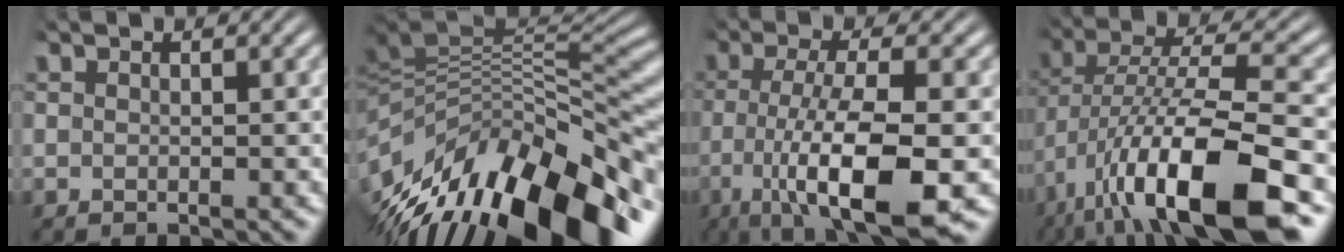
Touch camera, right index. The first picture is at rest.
{"total": 17.8, "force": [-6.1, 10.8, 12.8], "torque": [-0.220, -0.047, -0.069]}
{"total": 10.4, "force": [-3.6, 3.6, 9.1], "torque": [-0.166, -0.047, -0.028]}
{"total": 11.4, "force": [-3.5, 4.7, 9.8], "torque": [-0.184, -0.038, -0.029]}